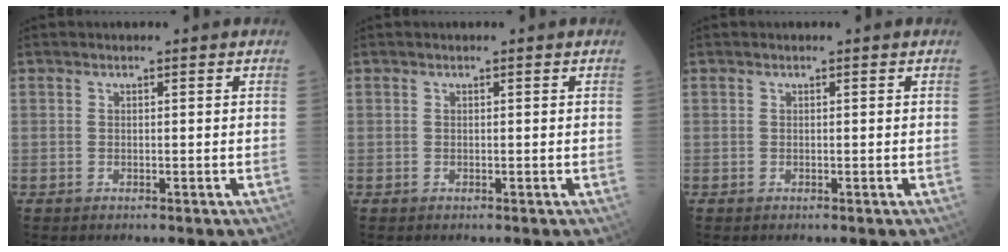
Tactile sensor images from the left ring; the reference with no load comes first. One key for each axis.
{"total": 0.0}
{"total": 0.0}